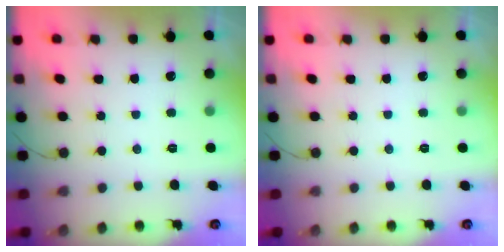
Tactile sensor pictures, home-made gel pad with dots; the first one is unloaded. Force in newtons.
{"total": 0.0}